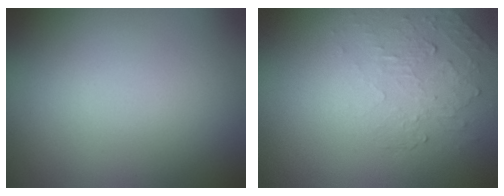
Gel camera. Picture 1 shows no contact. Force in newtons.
{"total": 2.1, "press": 0.7, "slide": 2.0}